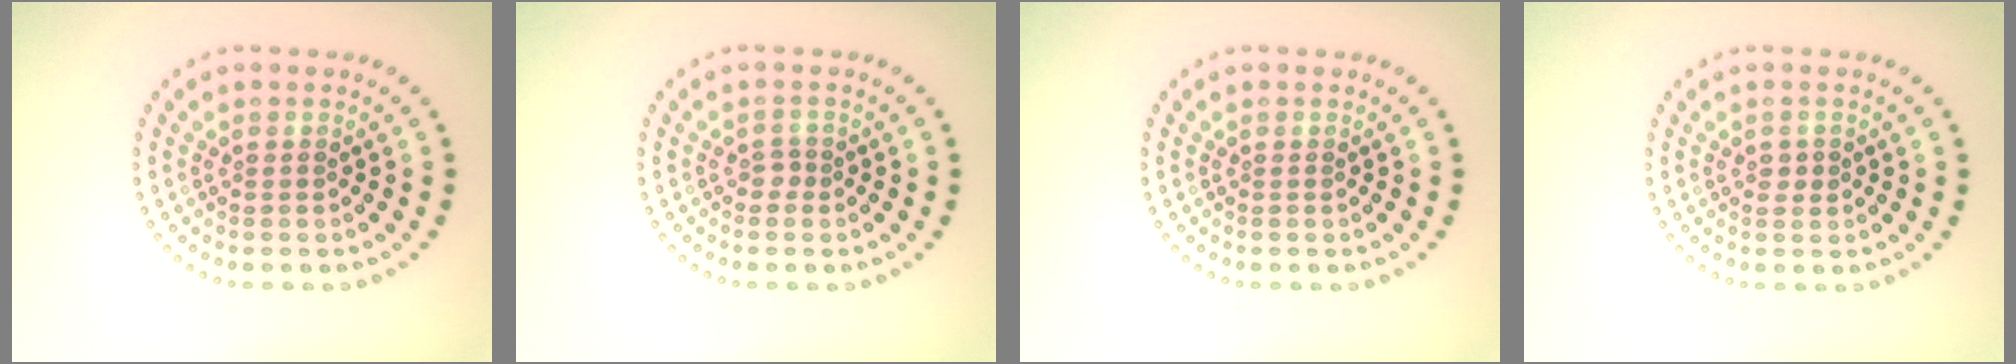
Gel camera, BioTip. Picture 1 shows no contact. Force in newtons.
{"total": 0.9, "press": 0.6, "slide": 0.6}
{"total": 0.0}
{"total": 0.9, "press": 0.9, "slide": 0.0}